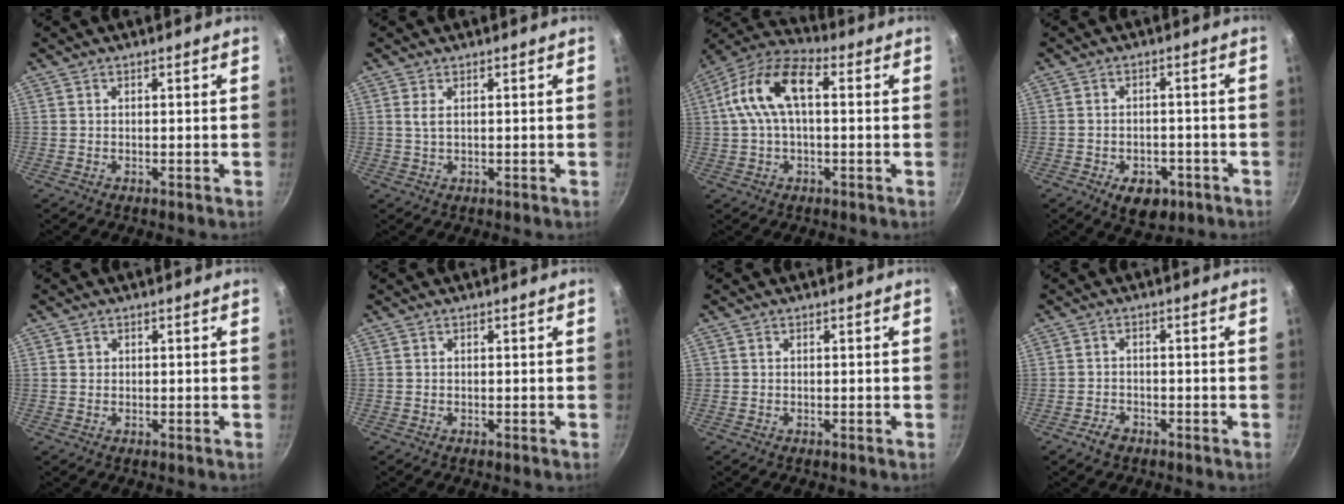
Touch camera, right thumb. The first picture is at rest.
{"total": 1.5, "force": [0.4, 0.6, 1.3], "torque": [-0.028, -0.003, 0.009]}
{"total": 13.7, "force": [1.8, 7.2, 11.5], "torque": [-0.215, 0.037, 0.016]}
{"total": 7.2, "force": [-3.5, 4.6, 4.4], "torque": [-0.040, 0.015, -0.040]}
{"total": 1.1, "force": [0.3, 1.0, 0.3], "torque": [-0.001, 0.005, 0.003]}
{"total": 0.0}
{"total": 0.0}
{"total": 2.7, "force": [-1.8, 1.6, 1.1], "torque": [-0.018, 0.019, -0.032]}